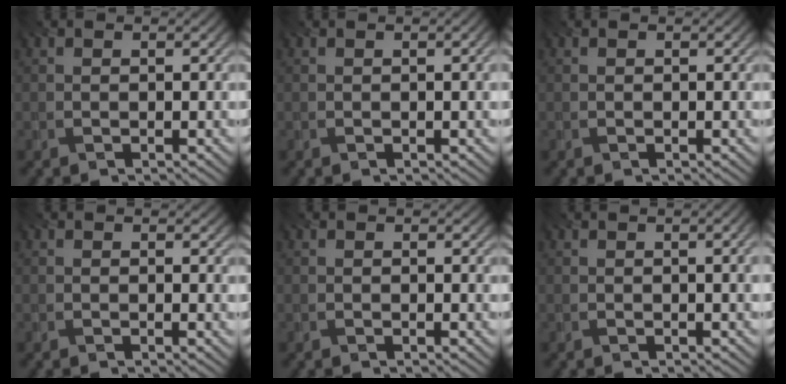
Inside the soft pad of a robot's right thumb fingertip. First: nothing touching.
{"total": 1.4, "force": [0.2, 0.0, 1.4], "torque": [-0.017, 0.003, 0.002]}
{"total": 0.0}
{"total": 1.0, "force": [0.5, 0.4, 0.7], "torque": [-0.011, -0.002, 0.007]}
{"total": 0.6, "force": [0.4, 0.3, 0.5], "torque": [-0.008, -0.002, 0.005]}
{"total": 2.2, "force": [0.4, 0.2, 2.2], "torque": [-0.026, 0.005, 0.006]}